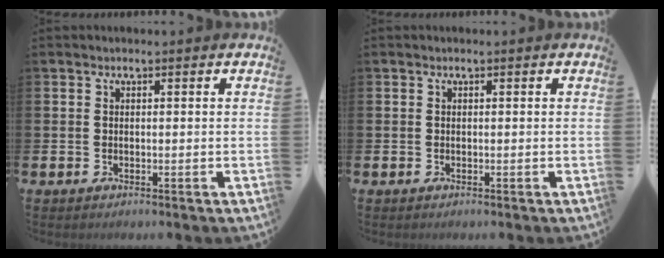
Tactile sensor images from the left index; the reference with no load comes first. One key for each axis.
{"total": 0.0}